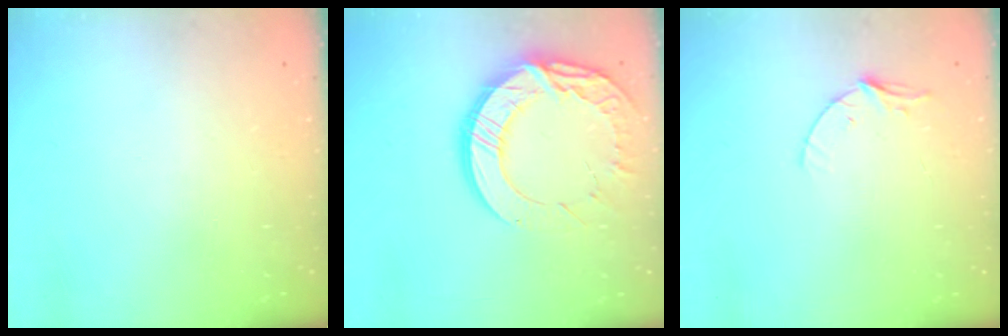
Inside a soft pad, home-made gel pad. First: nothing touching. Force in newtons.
{"total": 15.9, "press": 15.9, "slide": 1.3}
{"total": 3.9, "press": 3.9, "slide": 0.4}